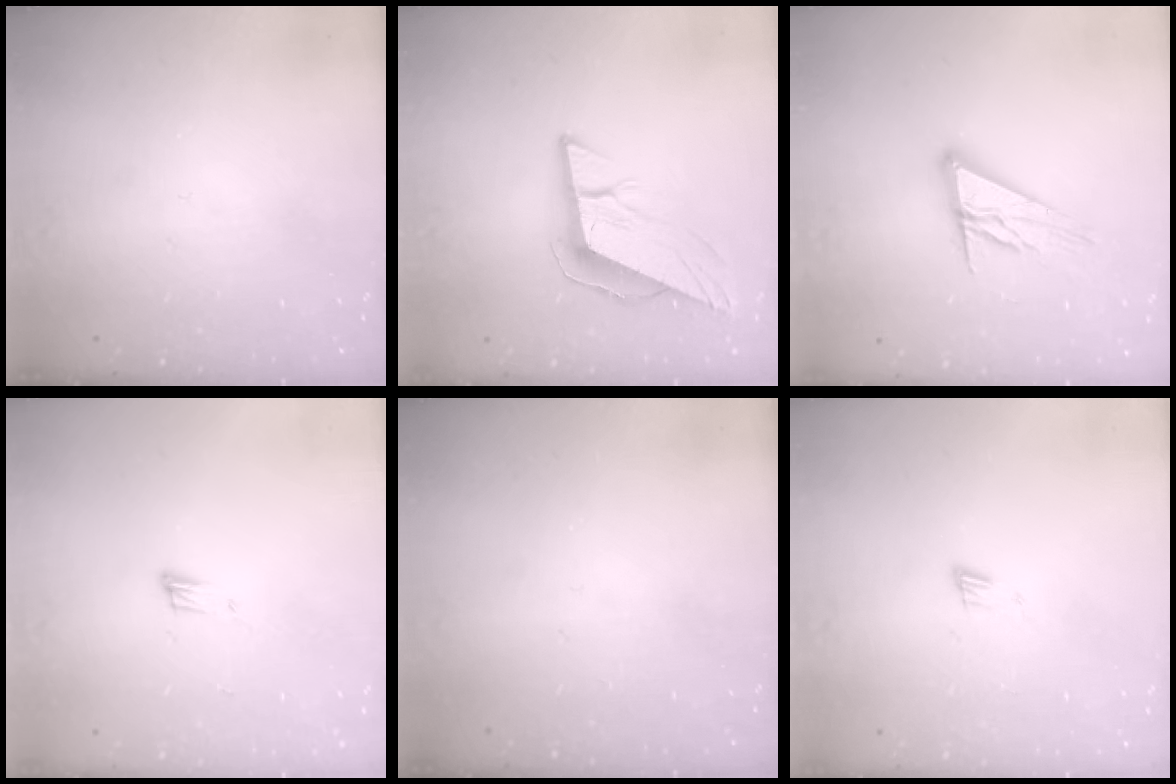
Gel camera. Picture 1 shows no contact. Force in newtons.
{"total": 10.3, "press": 10.2, "slide": 1.9}
{"total": 12.3, "press": 12.3, "slide": 1.2}
{"total": 5.1, "press": 4.9, "slide": 1.1}
{"total": 0.0}
{"total": 4.9, "press": 4.9, "slide": 0.5}